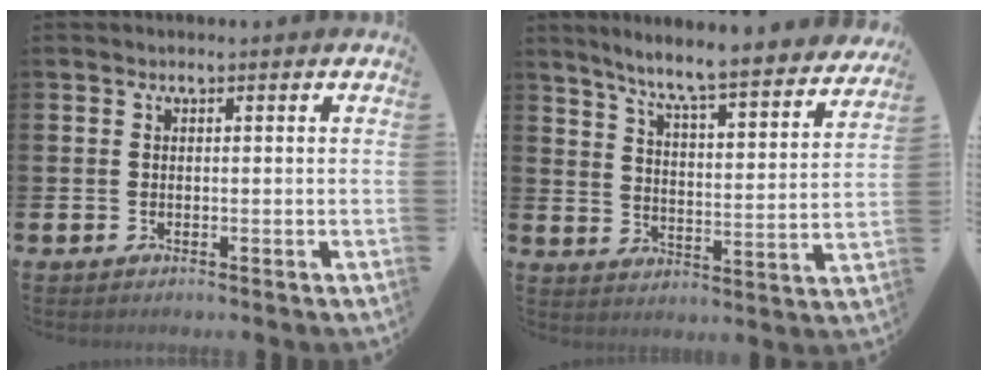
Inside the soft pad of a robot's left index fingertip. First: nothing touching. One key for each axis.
{"total": 7.2, "fx": 6.6, "fy": -0.2, "fz": 2.8, "tx": -0.075, "ty": -0.058, "tz": 0.106}